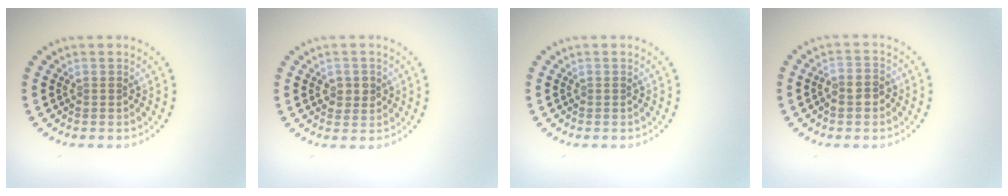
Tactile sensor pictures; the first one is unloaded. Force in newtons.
{"total": 1.8, "press": 1.8, "slide": 0.1}
{"total": 0.0}
{"total": 2.3, "press": 2.1, "slide": 0.8}